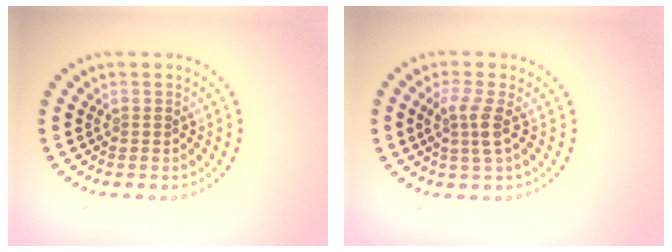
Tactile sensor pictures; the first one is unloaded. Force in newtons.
{"total": 2.2, "press": 1.8, "slide": 1.3}